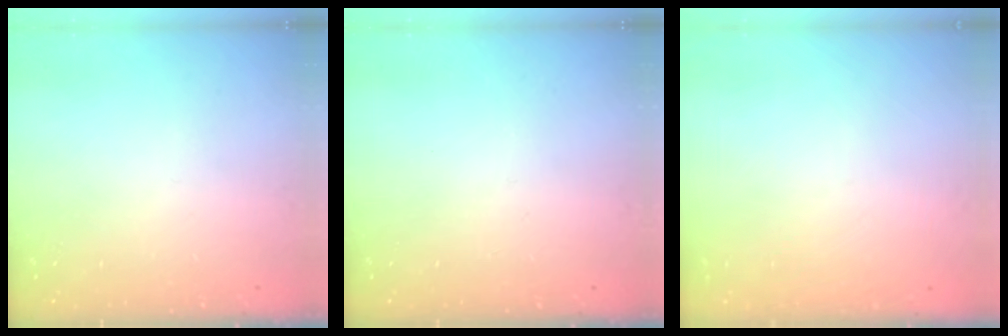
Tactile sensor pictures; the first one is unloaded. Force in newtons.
{"total": 0.0}
{"total": 1.6, "press": 1.6, "slide": 0.1}